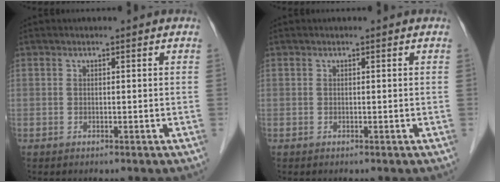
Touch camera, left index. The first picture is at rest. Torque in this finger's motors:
{"motor_torque": [-0.05, 0.05, 0.00, 0.00]}